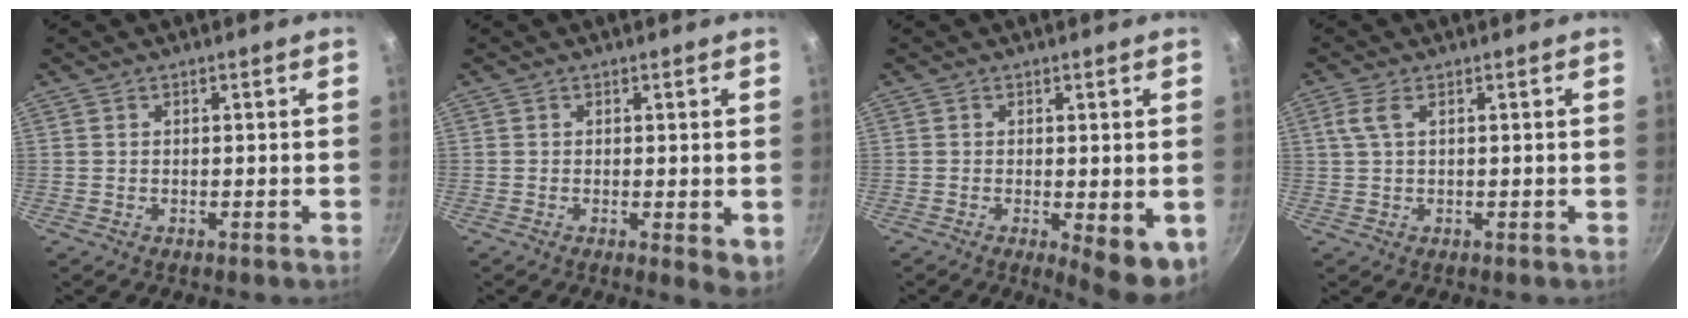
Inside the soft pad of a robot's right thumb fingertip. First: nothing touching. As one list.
[{"total": 3.8, "force": [-0.2, 1.5, 3.5], "torque": [-0.045, -0.012, -0.003]}, {"total": 7.3, "force": [-1.4, 2.5, 6.8], "torque": [-0.076, -0.006, -0.012]}, {"total": 2.6, "force": [0.8, 0.9, 2.3], "torque": [-0.054, 0.006, 0.018]}]